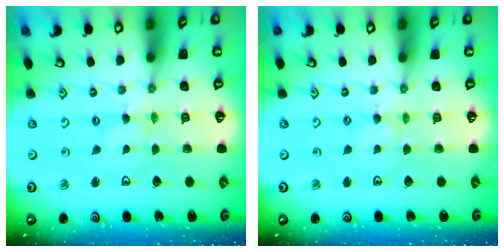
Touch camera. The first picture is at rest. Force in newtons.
{"total": 3.6, "press": 3.6, "slide": 0.5}